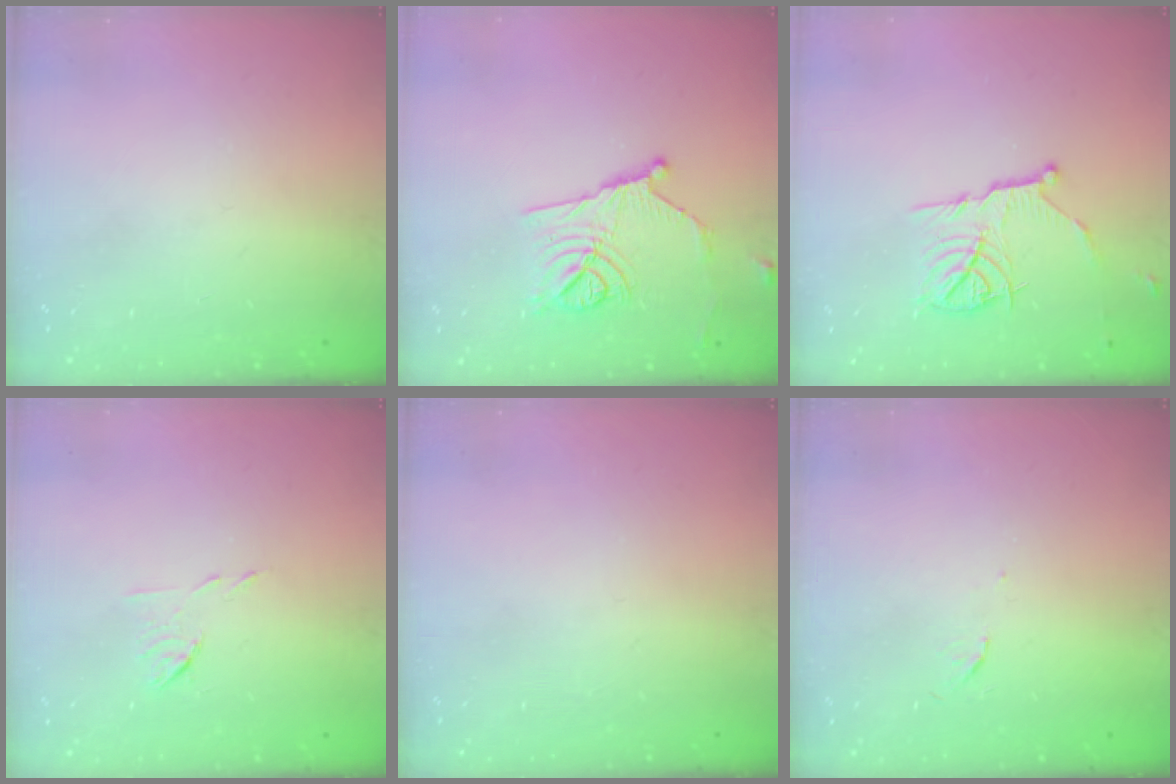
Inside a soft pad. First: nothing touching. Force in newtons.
{"total": 13.6, "press": 13.4, "slide": 2.4}
{"total": 11.2, "press": 11.2, "slide": 0.8}
{"total": 6.0, "press": 6.0, "slide": 0.7}
{"total": 0.0}
{"total": 3.2, "press": 3.2, "slide": 0.4}